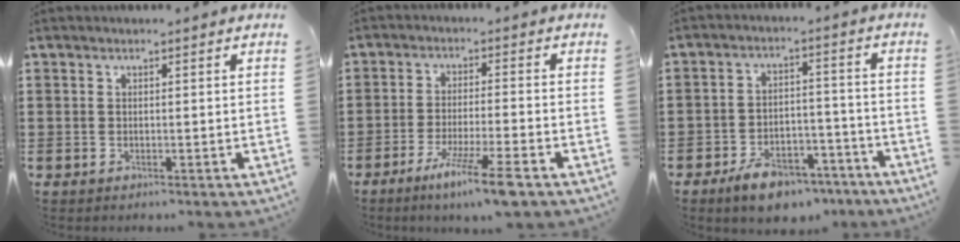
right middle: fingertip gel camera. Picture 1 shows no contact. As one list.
[{"total": 7.9, "force": [-5.5, -0.3, 5.7], "torque": [-0.109, -0.016, -0.100]}, {"total": 7.0, "force": [-5.9, 2.8, 2.7], "torque": [-0.044, 0.022, -0.108]}]